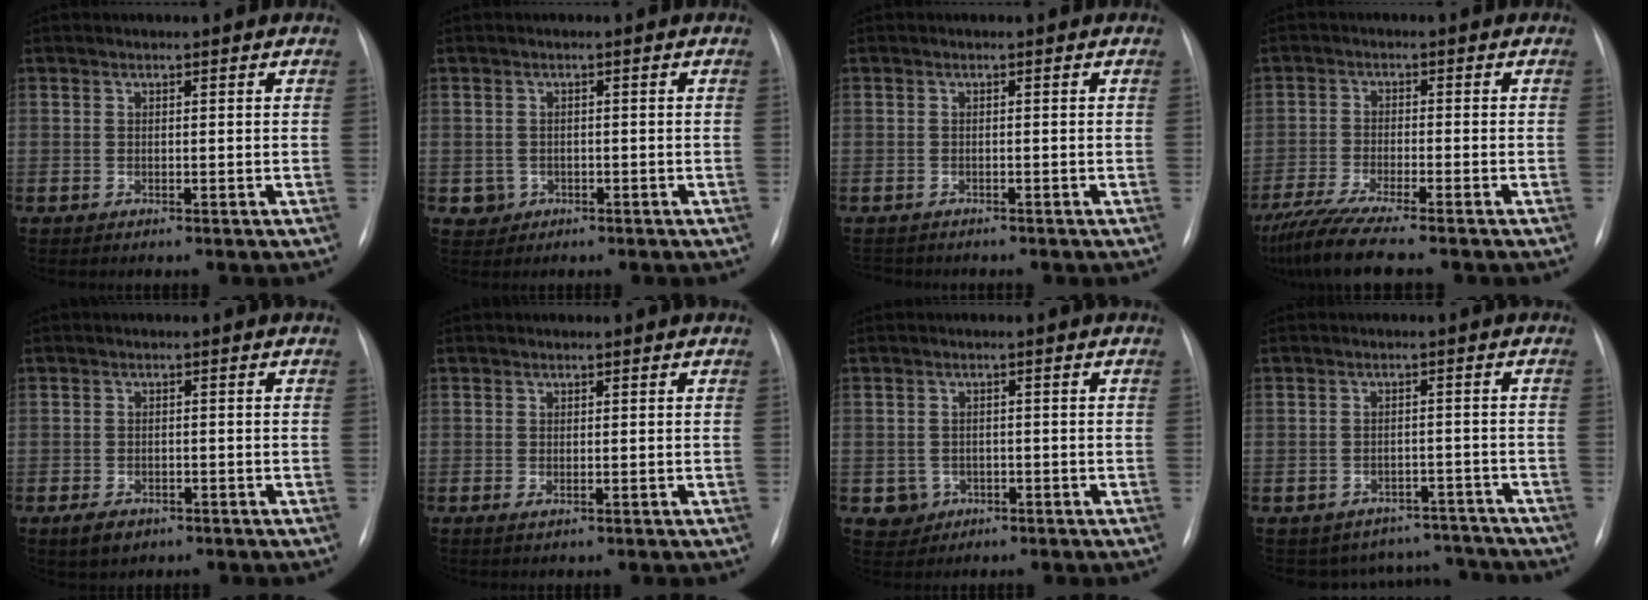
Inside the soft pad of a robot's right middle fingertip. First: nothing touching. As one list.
[{"total": 2.3, "force": [-0.8, 2.2, 0.2], "torque": [0.000, 0.006, -0.008]}, {"total": 2.8, "force": [-2.5, 1.1, 0.3], "torque": [-0.003, -0.004, -0.036]}, {"total": 9.7, "force": [-8.1, -0.3, 5.4], "torque": [-0.095, -0.031, -0.137]}, {"total": 3.1, "force": [-1.9, 1.9, 1.6], "torque": [-0.032, -0.002, -0.022]}, {"total": 0.6, "force": [-0.1, 0.2, 0.5], "torque": [-0.013, -0.004, -0.002]}, {"total": 3.2, "force": [-1.2, 2.9, 0.4], "torque": [-0.003, 0.007, -0.011]}, {"total": 8.6, "force": [-7.6, 4.0, -0.5], "torque": [0.023, 0.037, -0.085]}]